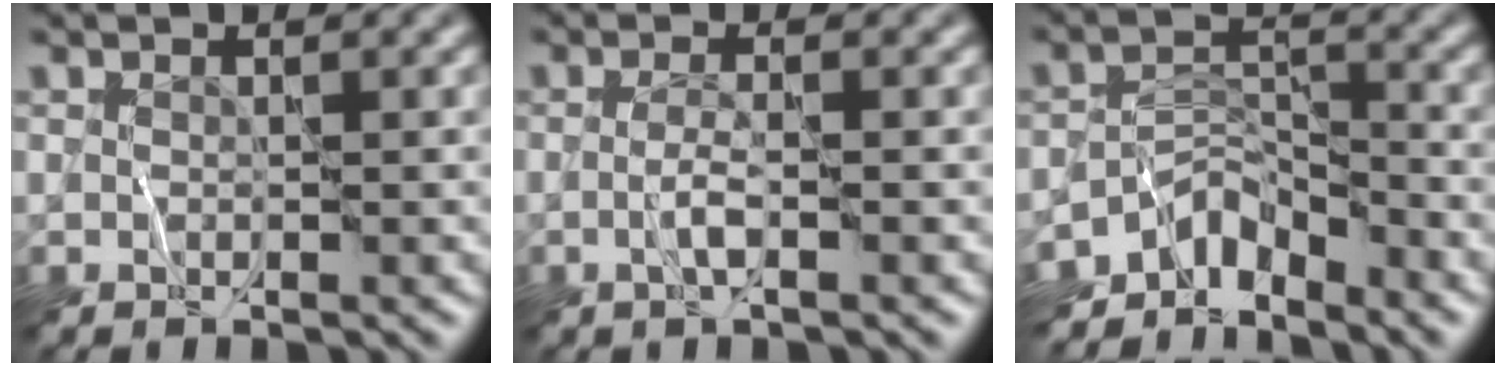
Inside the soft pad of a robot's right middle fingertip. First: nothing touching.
{"total": 1.6, "force": [-0.5, 0.1, 1.5], "torque": [-0.031, 0.004, -0.014]}
{"total": 4.9, "force": [-4.0, 2.2, 1.7], "torque": [-0.009, -0.002, -0.077]}